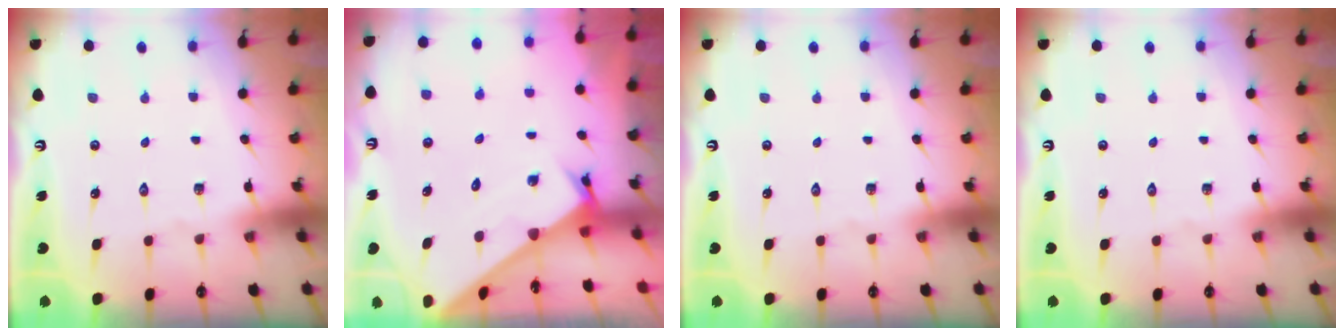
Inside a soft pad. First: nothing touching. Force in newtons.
{"total": 1.7, "press": 1.7, "slide": 0.1}
{"total": 0.0}
{"total": 0.0}